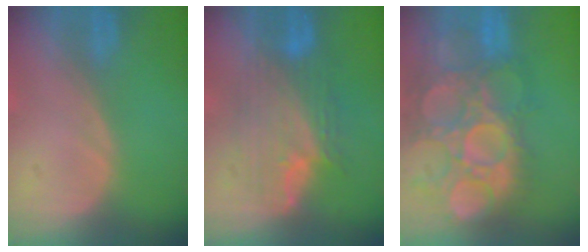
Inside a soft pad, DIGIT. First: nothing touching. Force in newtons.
{"total": 7.8, "press": 7.8, "slide": 0.2}
{"total": 14.5, "press": 12.8, "slide": 6.9}